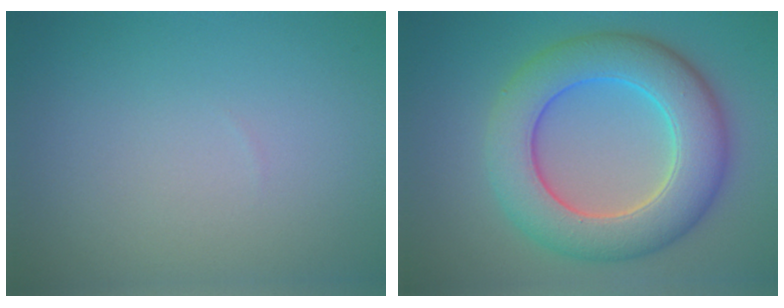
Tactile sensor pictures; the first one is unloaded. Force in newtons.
{"total": 8.9, "press": 8.9, "slide": 0.2}